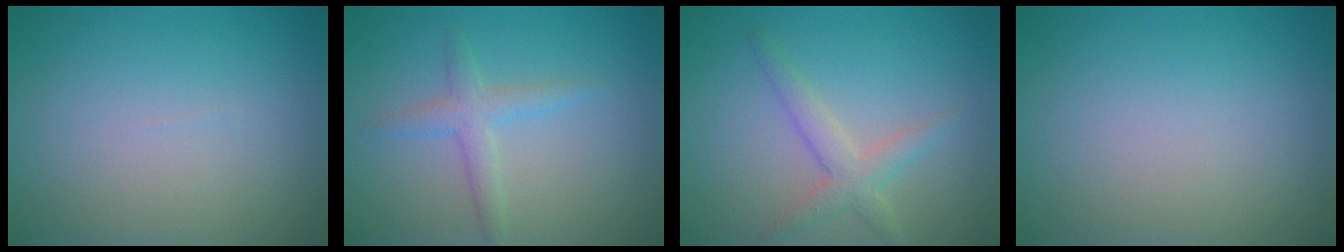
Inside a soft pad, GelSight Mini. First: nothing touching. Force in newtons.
{"total": 2.2, "press": 2.2, "slide": 0.1}
{"total": 2.5, "press": 2.5, "slide": 0.2}
{"total": 0.0}